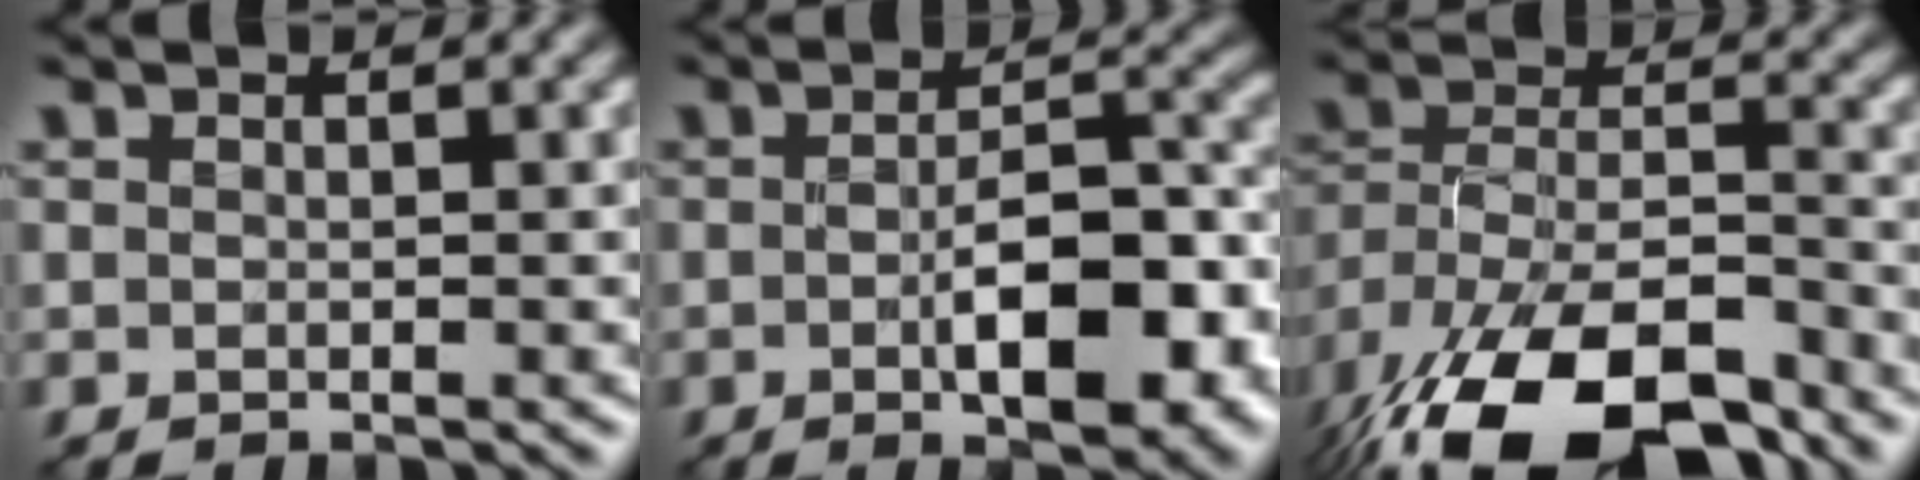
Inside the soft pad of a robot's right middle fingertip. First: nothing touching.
{"total": 7.5, "force": [-2.3, 2.6, 6.6], "torque": [-0.104, -0.003, -0.030]}
{"total": 15.4, "force": [-10.8, 6.7, 8.7], "torque": [-0.193, -0.042, -0.160]}